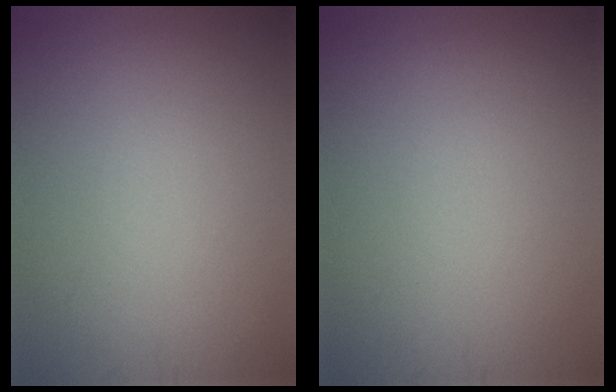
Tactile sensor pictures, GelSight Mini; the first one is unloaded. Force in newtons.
{"total": 0.0}